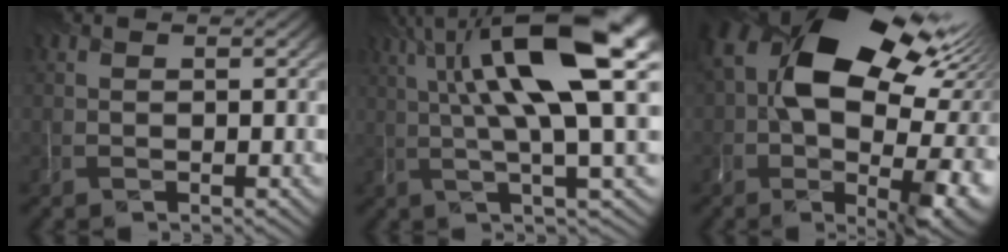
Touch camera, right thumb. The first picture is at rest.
{"total": 14.7, "force": [4.0, 3.9, 13.6], "torque": [-0.227, 0.009, 0.075]}
{"total": 19.3, "force": [3.7, 11.3, 15.1], "torque": [-0.261, -0.016, 0.090]}